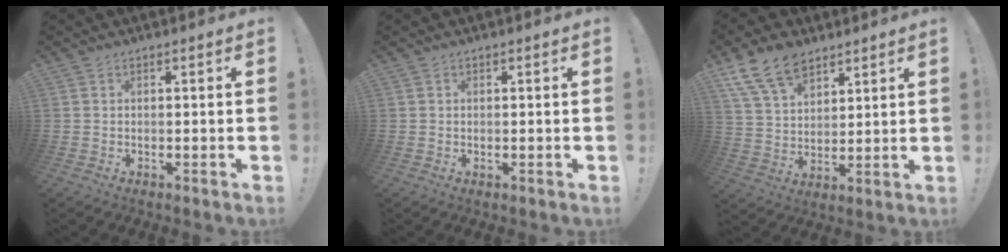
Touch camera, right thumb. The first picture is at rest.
{"total": 0.0}
{"total": 13.4, "force": [9.2, 7.8, 5.9], "torque": [-0.108, -0.049, 0.176]}